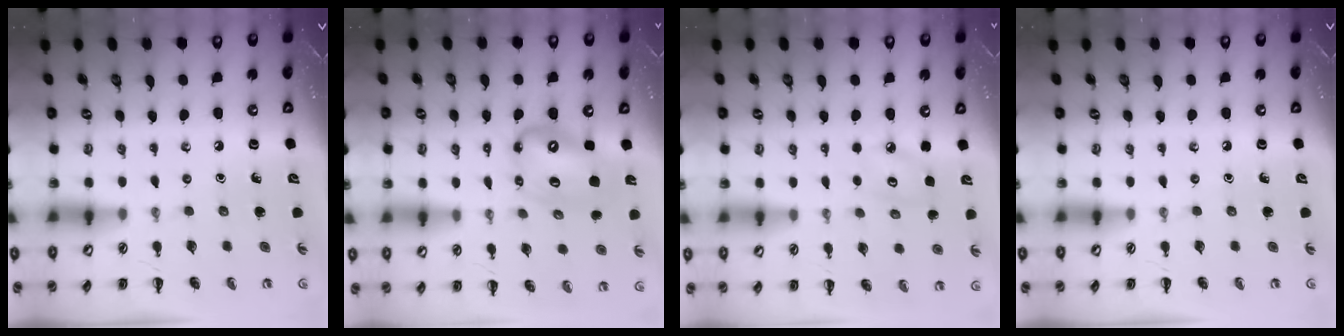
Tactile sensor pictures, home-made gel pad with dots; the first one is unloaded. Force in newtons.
{"total": 12.7, "press": 12.2, "slide": 3.6}
{"total": 5.2, "press": 5.1, "slide": 1.1}
{"total": 0.0}